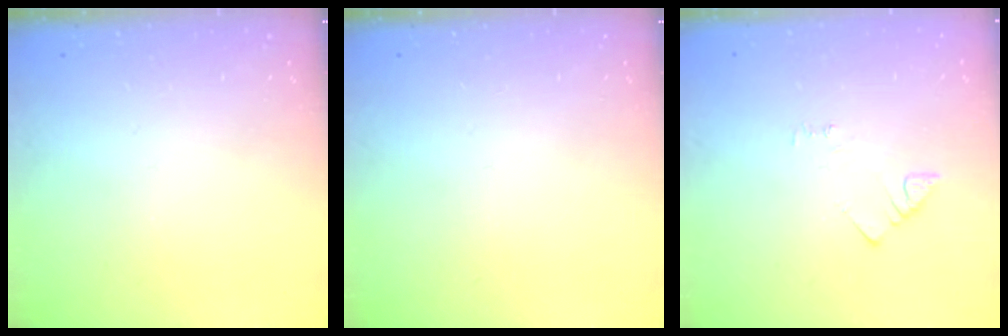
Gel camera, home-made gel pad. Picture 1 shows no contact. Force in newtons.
{"total": 0.0}
{"total": 2.5, "press": 2.5, "slide": 0.4}